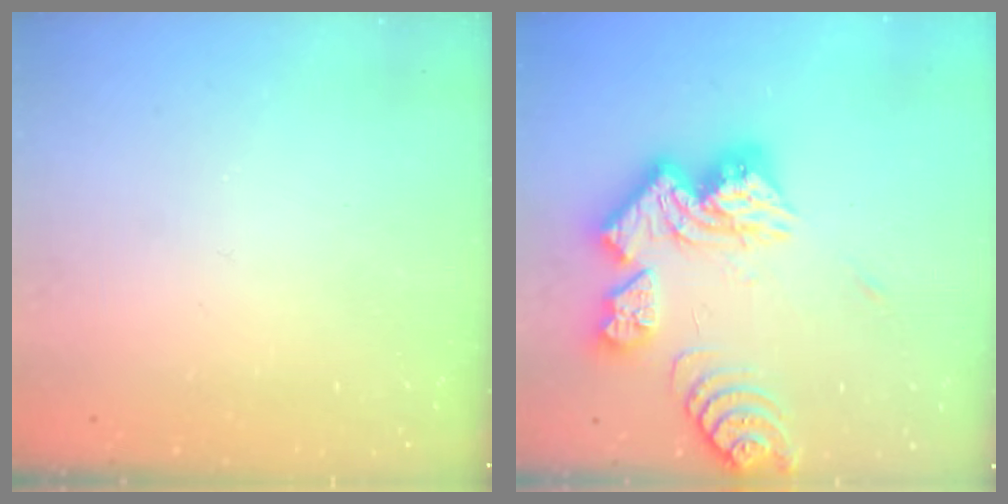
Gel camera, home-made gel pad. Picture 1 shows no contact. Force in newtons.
{"total": 22.6, "press": 22.5, "slide": 2.2}